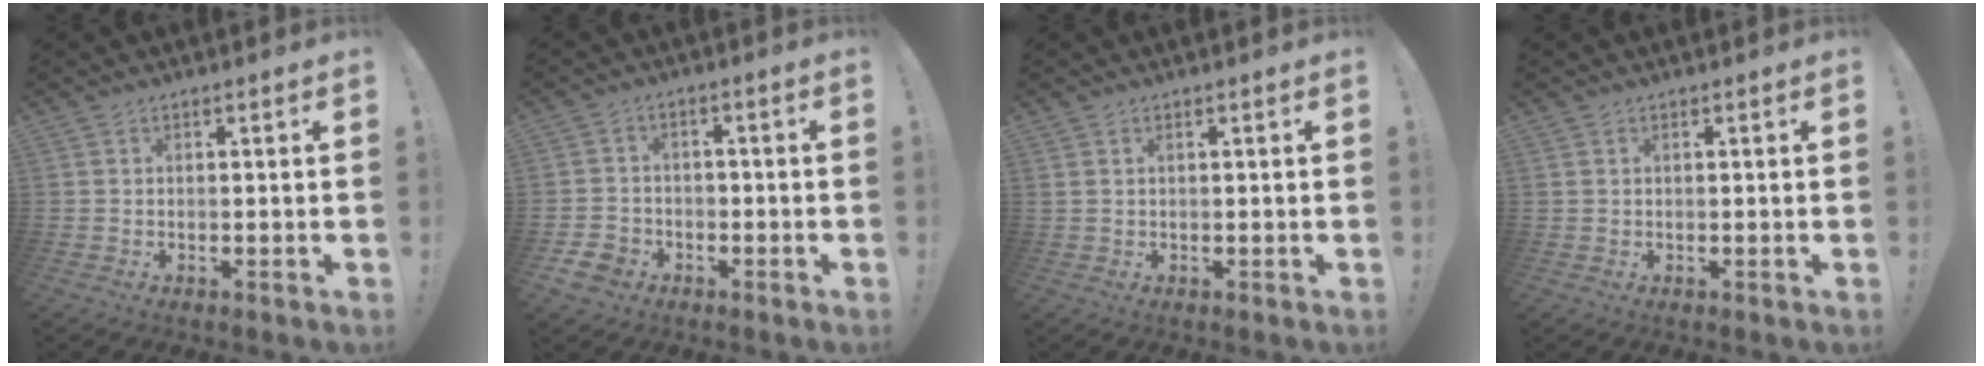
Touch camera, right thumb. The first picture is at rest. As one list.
[{"total": 6.0, "force": [-3.6, 4.4, 2.0], "torque": [-0.052, 0.019, -0.067]}, {"total": 0.9, "force": [0.6, 0.3, 0.7], "torque": [-0.017, 0.001, 0.011]}, {"total": 0.6, "force": [0.4, 0.3, 0.4], "torque": [-0.010, 0.002, 0.008]}]